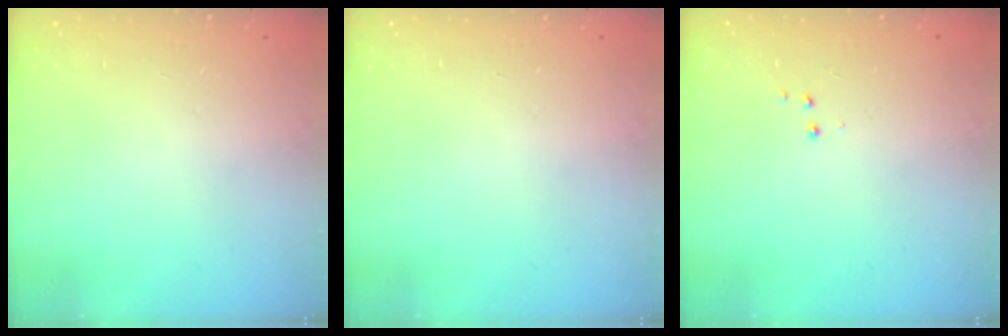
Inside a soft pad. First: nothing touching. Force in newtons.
{"total": 0.0}
{"total": 3.3, "press": 3.3, "slide": 0.7}